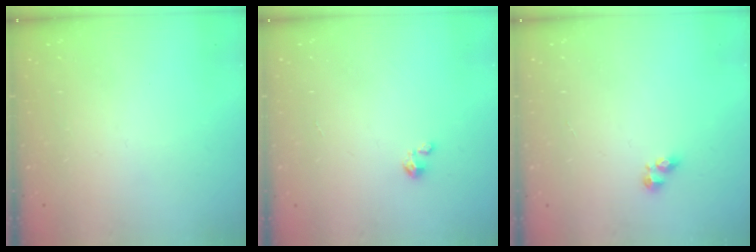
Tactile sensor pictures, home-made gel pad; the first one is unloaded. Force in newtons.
{"total": 1.5, "press": 1.5, "slide": 0.1}
{"total": 3.2, "press": 3.2, "slide": 0.4}